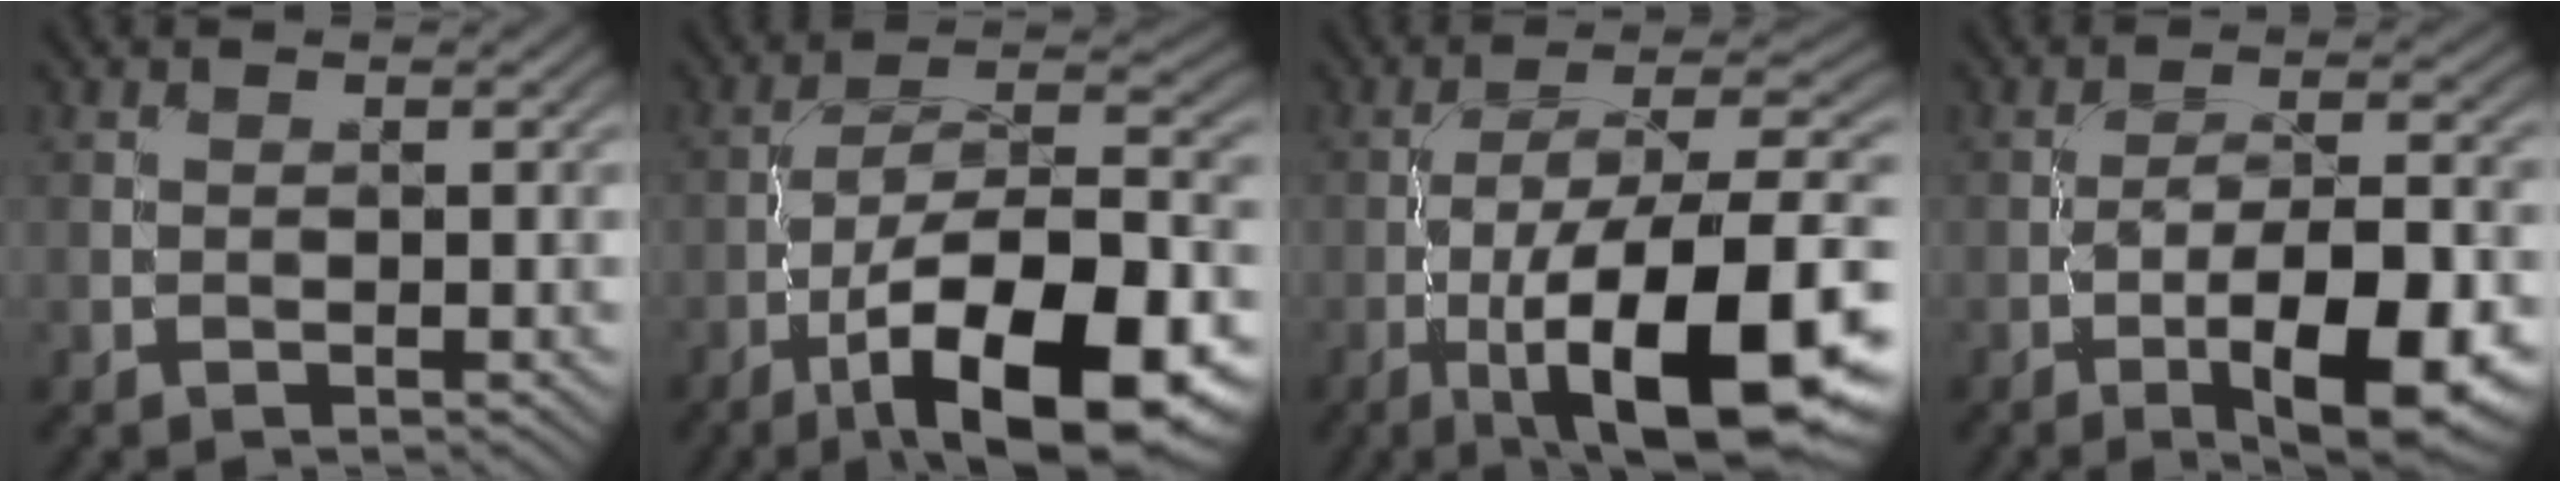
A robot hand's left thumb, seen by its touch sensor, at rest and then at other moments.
{"total": 16.9, "force": [-8.1, 6.1, 13.5], "torque": [-0.207, 0.000, -0.139]}
{"total": 16.8, "force": [-6.6, 5.2, 14.5], "torque": [-0.211, 0.010, -0.111]}
{"total": 11.1, "force": [-5.0, 3.3, 9.4], "torque": [-0.142, 0.003, -0.077]}